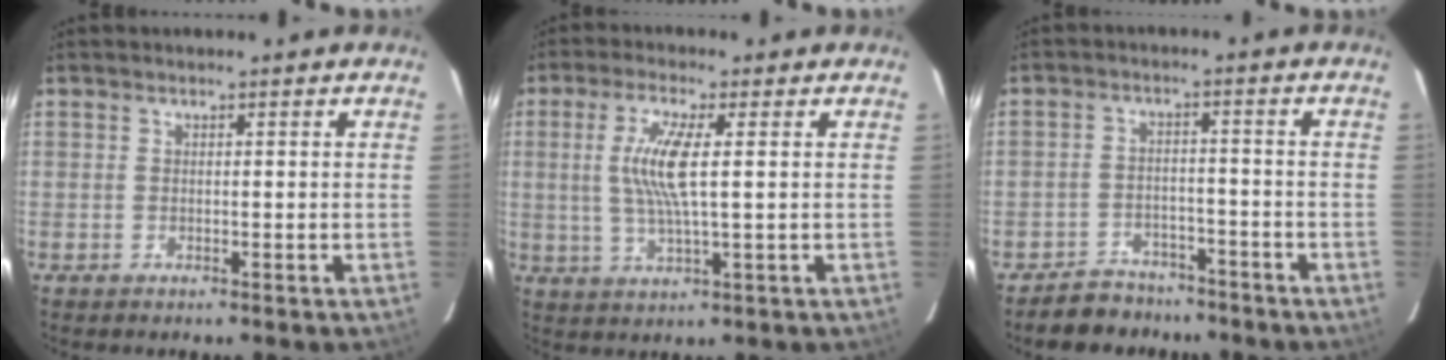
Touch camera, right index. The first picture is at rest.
{"total": 8.0, "force": [1.1, 0.9, 7.9], "torque": [-0.159, -0.001, 0.021]}
{"total": 8.0, "force": [-6.7, 4.1, 1.4], "torque": [-0.048, 0.016, -0.094]}